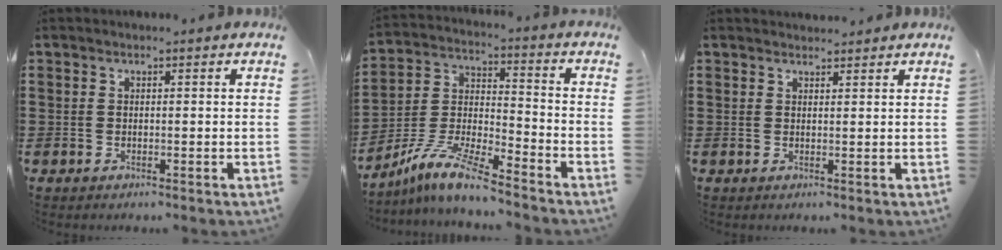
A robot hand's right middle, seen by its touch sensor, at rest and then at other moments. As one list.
[{"total": 9.8, "force": [-8.6, 0.5, 4.6], "torque": [-0.105, 0.005, -0.176]}, {"total": 1.5, "force": [1.5, 0.3, 0.0], "torque": [-0.003, 0.002, 0.028]}]